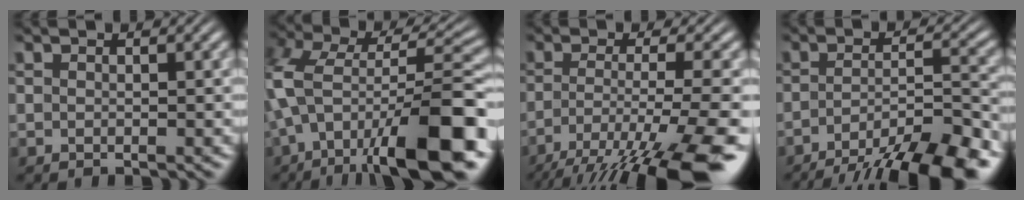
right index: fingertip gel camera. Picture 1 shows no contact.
{"total": 12.4, "force": [-3.4, 5.7, 10.5], "torque": [-0.178, -0.023, -0.033]}
{"total": 10.9, "force": [-6.1, 3.0, 8.5], "torque": [-0.132, -0.048, -0.068]}
{"total": 10.8, "force": [-8.3, 3.1, 6.2], "torque": [-0.073, -0.023, -0.118]}